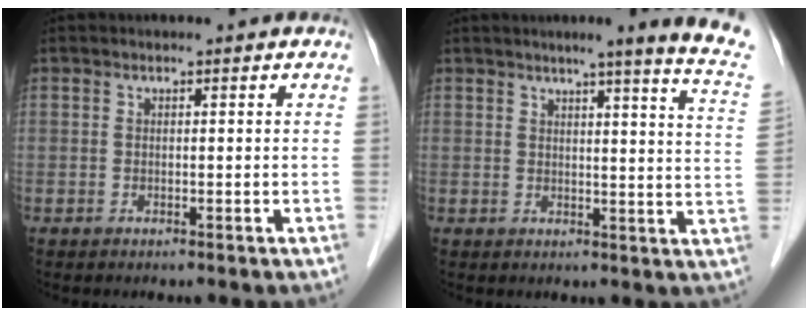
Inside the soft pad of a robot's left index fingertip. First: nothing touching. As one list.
[{"total": 12.1, "force": [9.8, -1.1, 7.0], "torque": [-0.084, -0.041, 0.091]}]